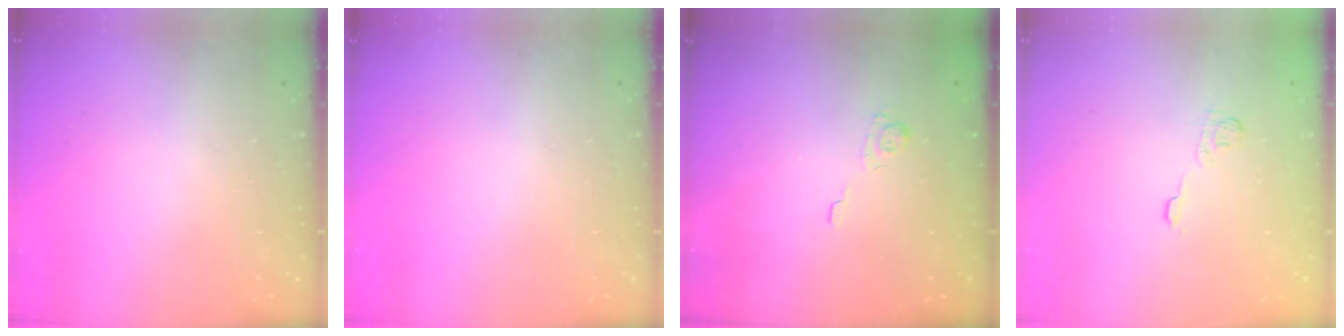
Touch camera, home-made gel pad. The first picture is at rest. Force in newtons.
{"total": 0.0}
{"total": 2.2, "press": 1.7, "slide": 1.4}
{"total": 4.1, "press": 3.8, "slide": 1.5}